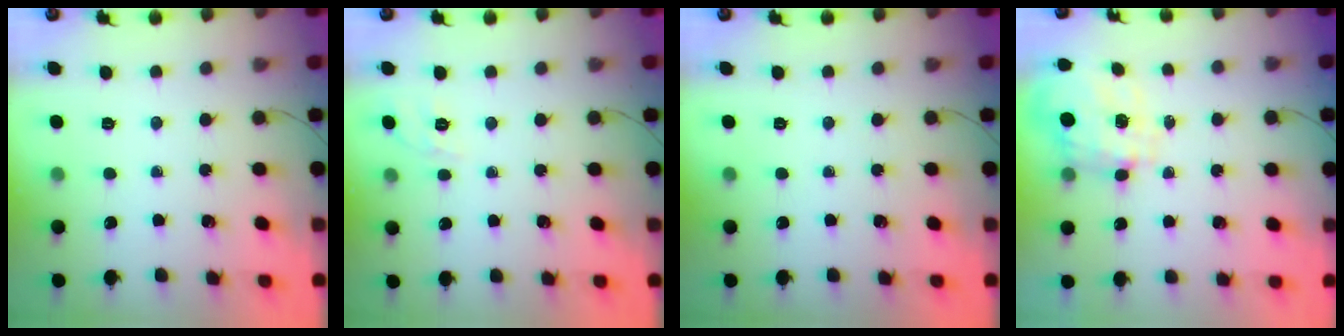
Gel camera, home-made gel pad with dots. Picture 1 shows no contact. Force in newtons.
{"total": 1.7, "press": 0.5, "slide": 1.6}
{"total": 0.0}
{"total": 3.4, "press": 3.3, "slide": 1.0}